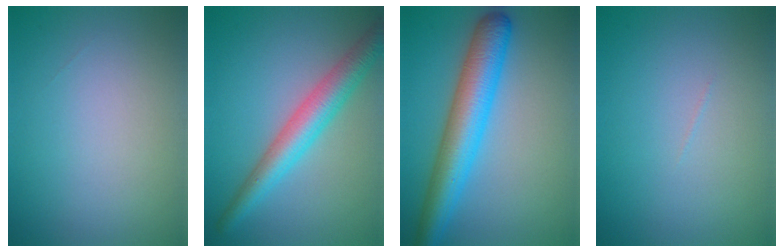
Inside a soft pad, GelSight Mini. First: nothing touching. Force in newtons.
{"total": 4.9, "press": 4.9, "slide": 0.3}
{"total": 7.2, "press": 7.2, "slide": 0.2}
{"total": 0.0}